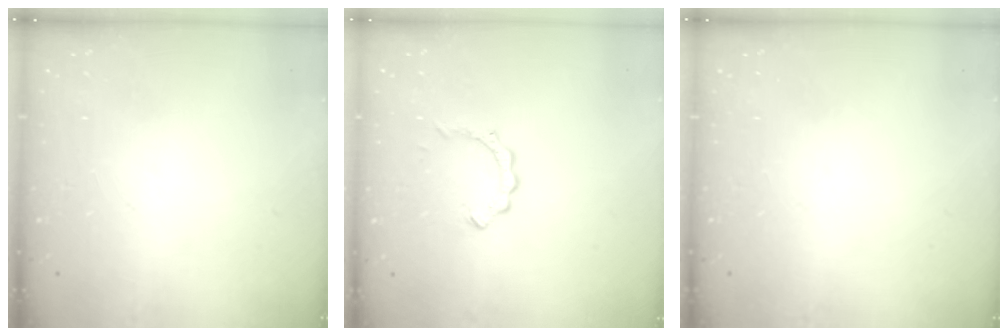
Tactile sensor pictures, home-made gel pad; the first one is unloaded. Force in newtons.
{"total": 2.1, "press": 2.1, "slide": 0.2}
{"total": 0.0}